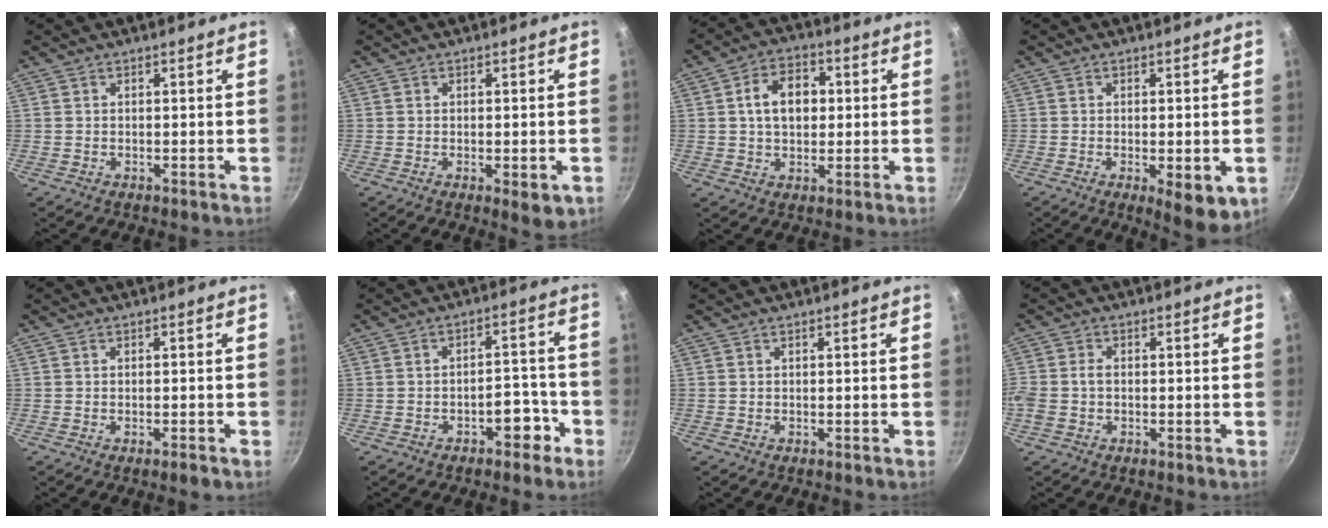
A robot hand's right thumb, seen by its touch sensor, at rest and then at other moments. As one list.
[{"total": 4.6, "force": [-1.4, 1.6, 4.1], "torque": [-0.060, -0.011, -0.017]}, {"total": 9.5, "force": [1.2, 6.7, 6.6], "torque": [-0.083, 0.014, 0.012]}, {"total": 7.8, "force": [-2.2, 2.6, 7.0], "torque": [-0.090, -0.006, -0.022]}, {"total": 1.8, "force": [-1.0, 0.4, 1.4], "torque": [-0.029, 0.005, -0.015]}, {"total": 5.5, "force": [-3.0, 3.0, 3.5], "torque": [-0.016, 0.038, -0.032]}, {"total": 0.0}, {"total": 3.5, "force": [-0.6, 2.4, 2.4], "torque": [-0.057, 0.011, -0.019]}]